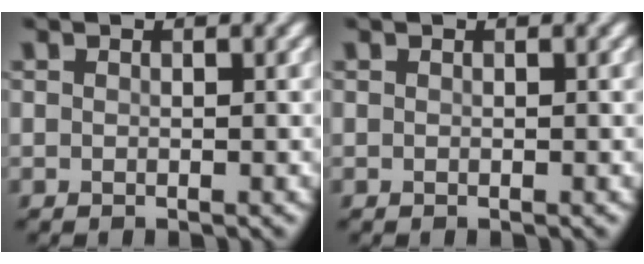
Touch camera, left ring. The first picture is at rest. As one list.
[{"total": 0.0}]